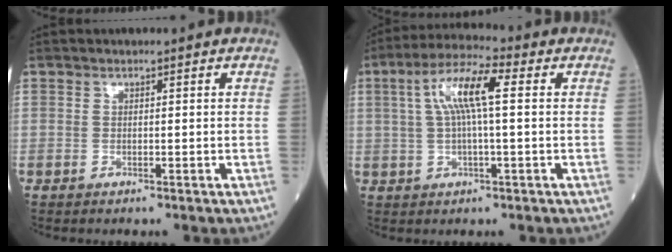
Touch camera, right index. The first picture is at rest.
{"total": 8.8, "force": [1.8, 1.2, 8.5], "torque": [-0.172, 0.025, 0.031]}